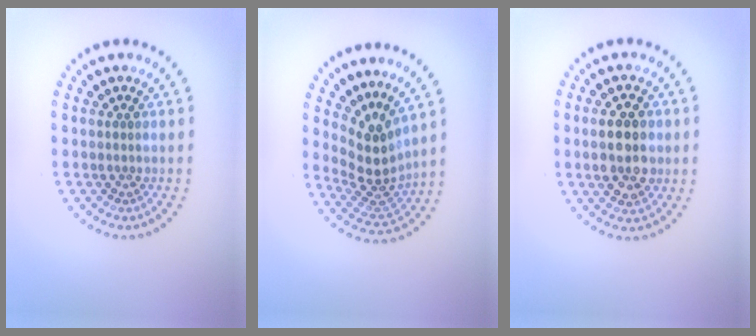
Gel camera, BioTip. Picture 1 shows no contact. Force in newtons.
{"total": 3.8, "press": 2.8, "slide": 2.6}
{"total": 4.6, "press": 4.6, "slide": 0.1}